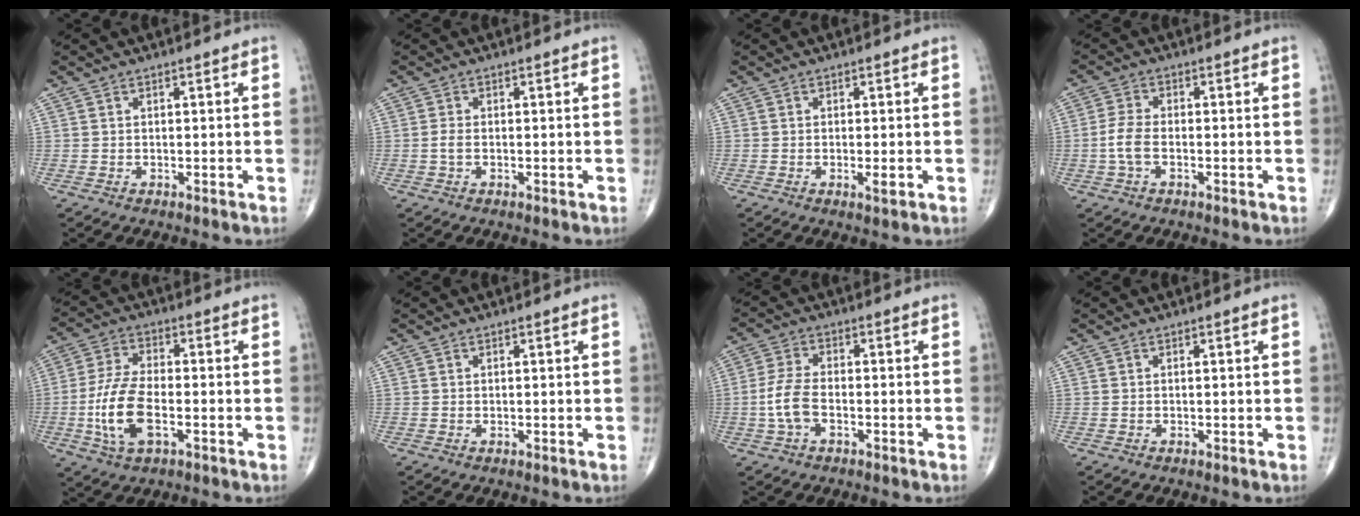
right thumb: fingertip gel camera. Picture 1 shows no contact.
{"total": 1.4, "force": [-0.3, 0.7, 1.1], "torque": [-0.025, 0.001, -0.008]}
{"total": 1.7, "force": [-0.5, 0.4, 1.6], "torque": [-0.027, -0.004, -0.009]}
{"total": 4.4, "force": [-1.1, 2.3, 3.6], "torque": [-0.084, 0.015, -0.026]}
{"total": 11.4, "force": [-2.9, 5.3, 9.7], "torque": [-0.204, 0.012, -0.057]}
{"total": 0.0}
{"total": 6.1, "force": [-1.6, 3.2, 5.0], "torque": [-0.114, 0.019, -0.034]}
{"total": 0.0}